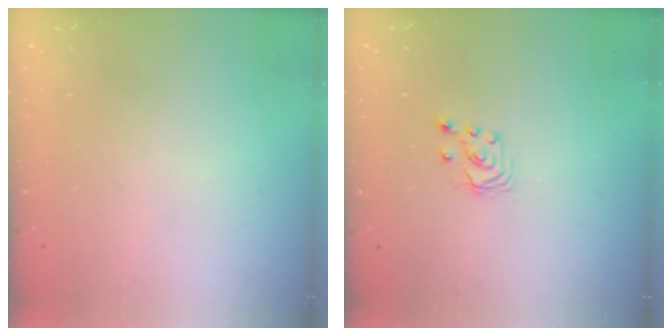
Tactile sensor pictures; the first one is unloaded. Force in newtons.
{"total": 3.0, "press": 3.0, "slide": 0.3}